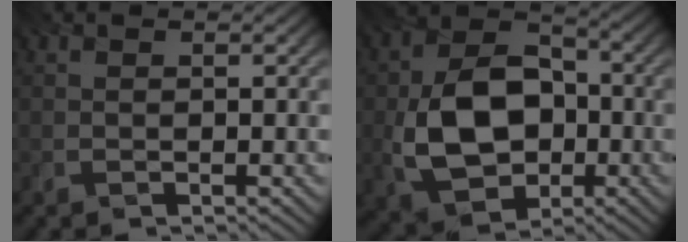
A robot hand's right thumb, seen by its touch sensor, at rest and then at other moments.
{"total": 12.0, "force": [-2.0, 8.5, 8.2], "torque": [-0.168, -0.005, -0.039]}